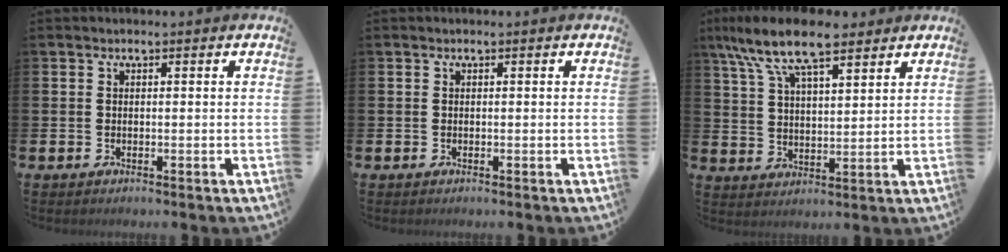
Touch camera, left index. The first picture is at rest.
{"total": 0.0}
{"total": 10.0, "force": [8.1, 2.7, 5.2], "torque": [-0.125, -0.020, 0.150]}